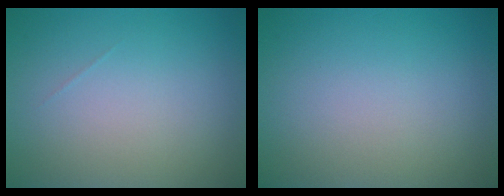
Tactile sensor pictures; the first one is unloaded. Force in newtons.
{"total": 0.0}